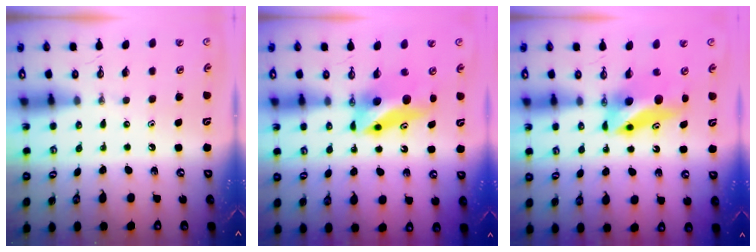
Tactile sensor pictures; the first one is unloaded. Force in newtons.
{"total": 8.3, "press": 7.5, "slide": 3.7}
{"total": 8.3, "press": 7.5, "slide": 3.7}